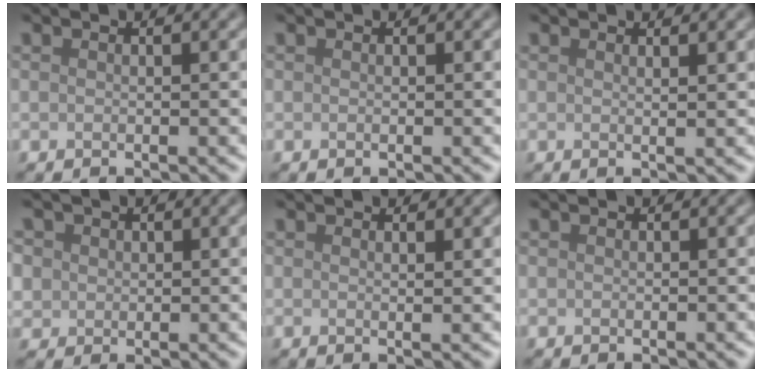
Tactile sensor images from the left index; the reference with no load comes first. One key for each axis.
{"total": 0.0}
{"total": 1.4, "fx": 0.7, "fy": 0.5, "fz": 1.1, "tx": -0.009, "ty": 0.000, "tz": 0.003}
{"total": 3.6, "fx": 1.6, "fy": 2.9, "fz": 1.4, "tx": -0.042, "ty": 0.010, "tz": 0.025}
{"total": 1.0, "fx": 0.6, "fy": 0.3, "fz": 0.8, "tx": -0.004, "ty": 0.001, "tz": 0.006}
{"total": 0.0}